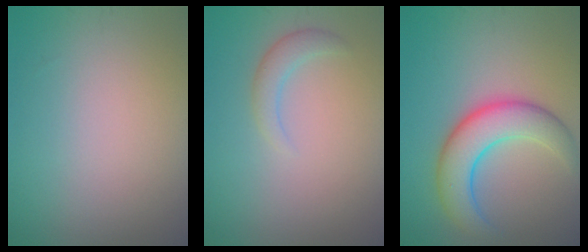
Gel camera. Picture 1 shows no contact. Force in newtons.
{"total": 1.9, "press": 1.9, "slide": 0.1}
{"total": 6.3, "press": 6.3, "slide": 0.2}